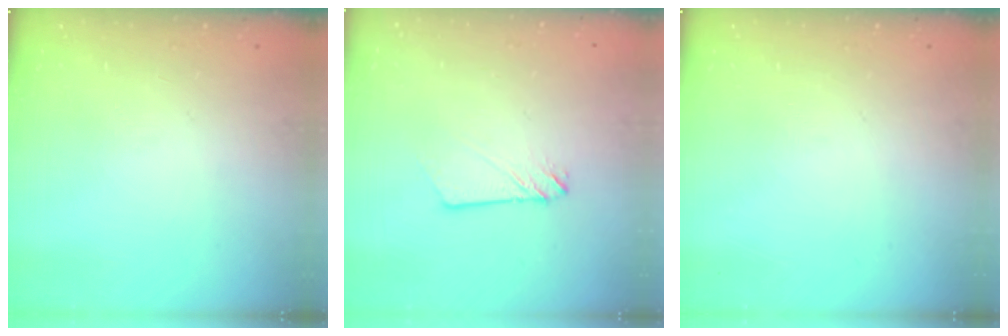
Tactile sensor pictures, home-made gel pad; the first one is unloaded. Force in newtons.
{"total": 2.3, "press": 2.3, "slide": 0.3}
{"total": 0.0}